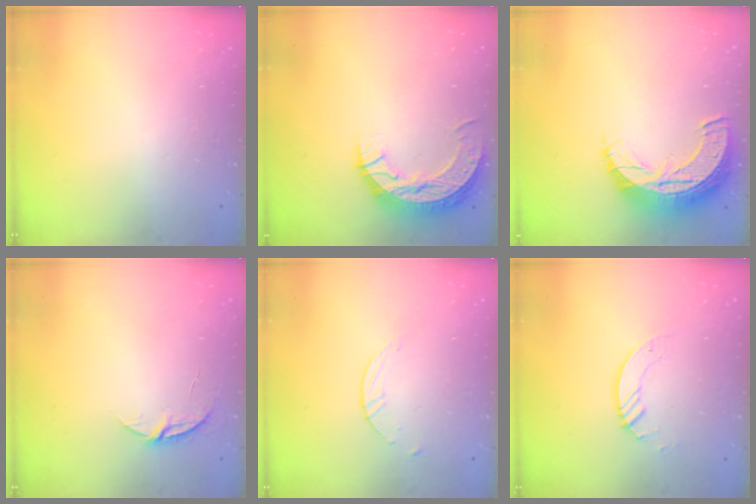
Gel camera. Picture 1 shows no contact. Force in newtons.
{"total": 9.9, "press": 9.9, "slide": 0.7}
{"total": 11.6, "press": 11.6, "slide": 0.7}
{"total": 5.6, "press": 5.5, "slide": 0.6}
{"total": 2.1, "press": 2.1, "slide": 0.2}
{"total": 3.0, "press": 3.0, "slide": 0.2}